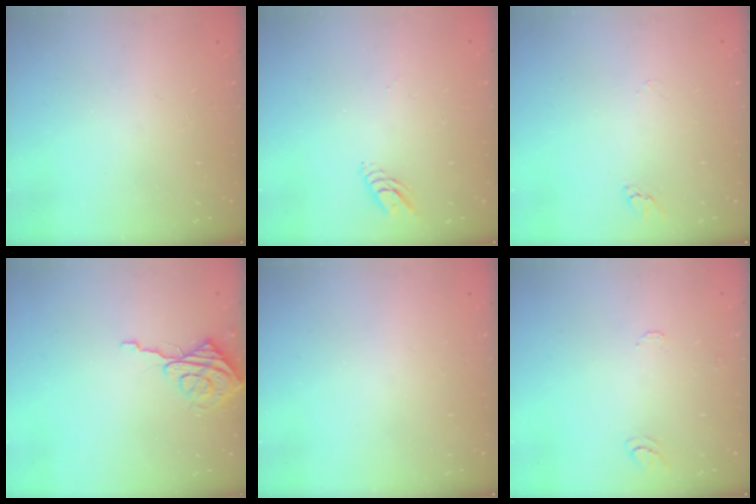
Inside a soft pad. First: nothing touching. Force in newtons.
{"total": 4.5, "press": 4.5, "slide": 0.0}
{"total": 2.5, "press": 2.5, "slide": 0.2}
{"total": 8.9, "press": 8.9, "slide": 0.4}
{"total": 0.0}
{"total": 5.4, "press": 5.4, "slide": 0.6}